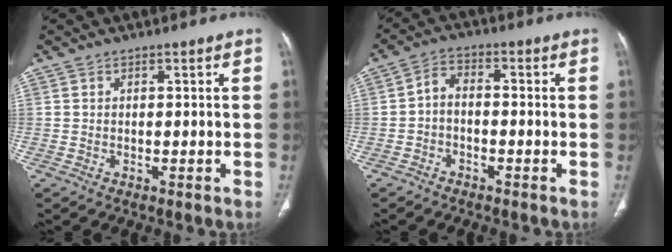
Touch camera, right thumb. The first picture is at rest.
{"total": 3.8, "force": [-1.2, 2.3, 2.8], "torque": [-0.044, 0.025, -0.031]}